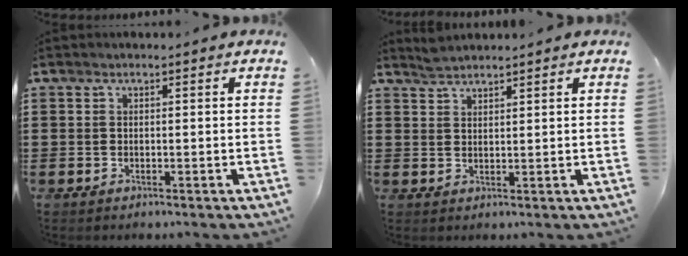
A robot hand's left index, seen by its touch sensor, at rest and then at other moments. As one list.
[{"total": 2.0, "force": [2.0, 0.1, 0.2], "torque": [-0.009, 0.002, 0.040]}]